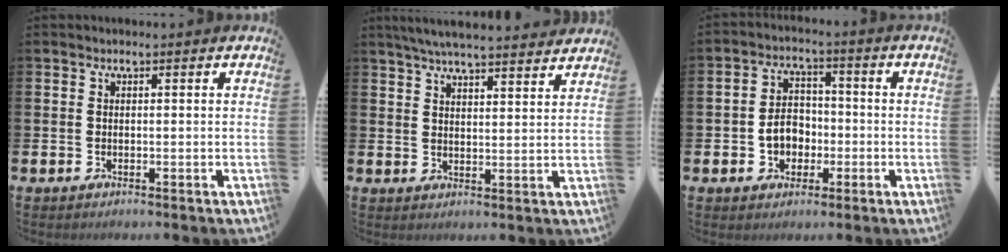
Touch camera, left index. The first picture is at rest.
{"total": 5.5, "force": [5.3, 0.1, 1.4], "torque": [-0.042, -0.023, 0.097]}
{"total": 4.9, "force": [-1.3, 4.0, 2.5], "torque": [-0.040, 0.005, -0.031]}